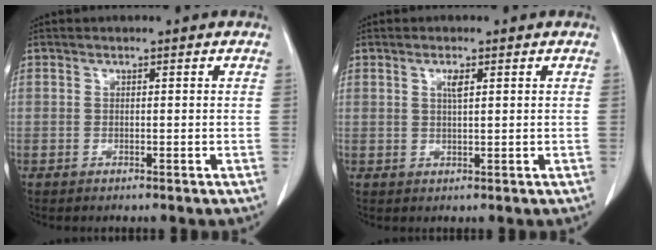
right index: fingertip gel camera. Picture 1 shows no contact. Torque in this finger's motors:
{"motor_torque": [0.02, -0.01, 0.00, 0.03]}